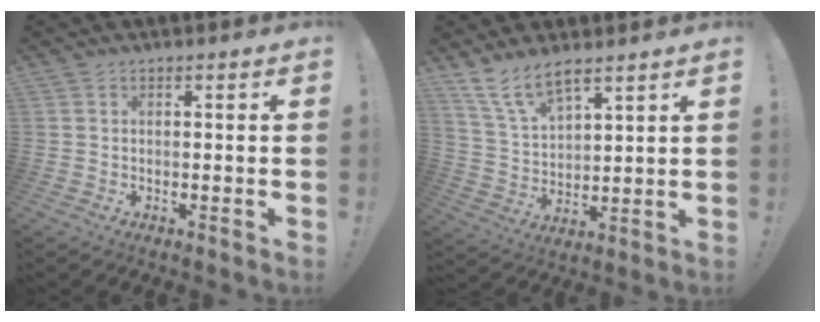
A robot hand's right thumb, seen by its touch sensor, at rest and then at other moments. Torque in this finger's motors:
{"motor_torque": [0.67, 0.84, 0.80, 0.61, 0.24]}